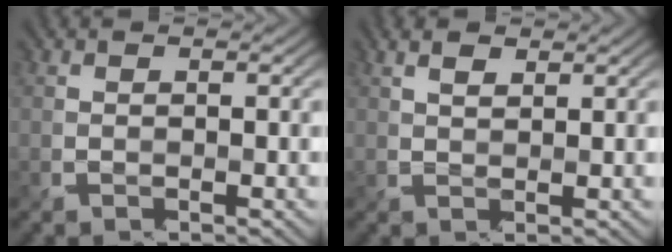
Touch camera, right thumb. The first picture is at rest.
{"total": 2.4, "force": [1.5, 0.6, 1.8], "torque": [-0.038, 0.006, 0.037]}